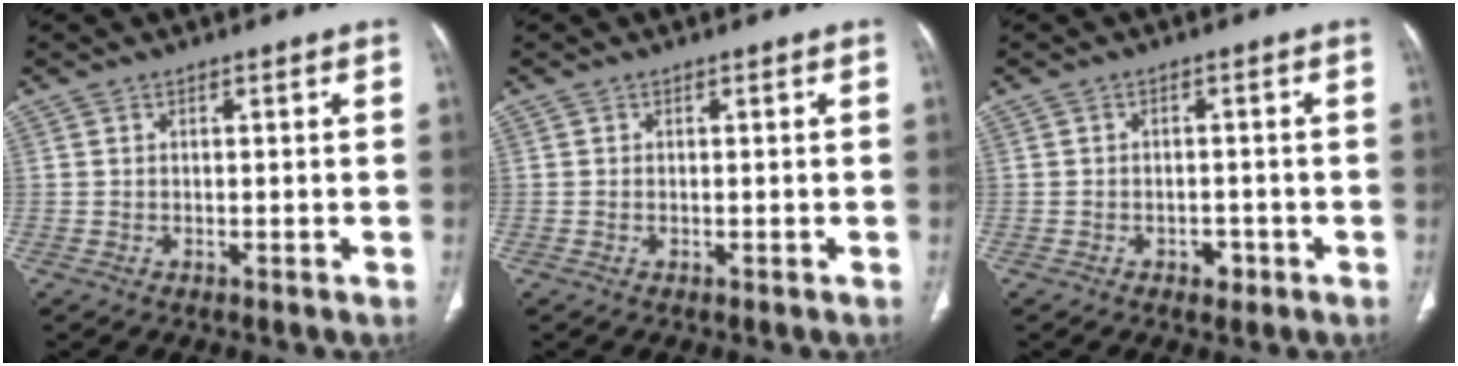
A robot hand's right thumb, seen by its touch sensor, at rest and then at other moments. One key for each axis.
{"total": 0.0}
{"total": 2.5, "fx": -1.2, "fy": 1.8, "fz": 1.2, "tx": -0.005, "ty": 0.007, "tz": -0.013}